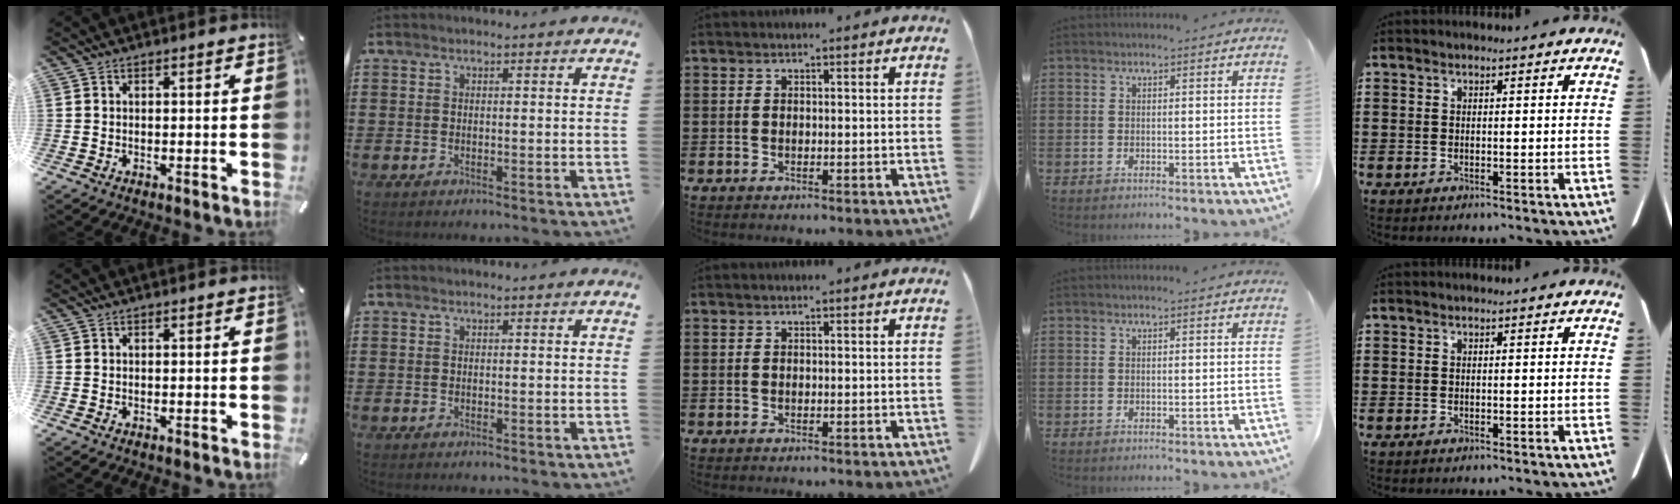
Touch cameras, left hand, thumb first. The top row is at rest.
{}